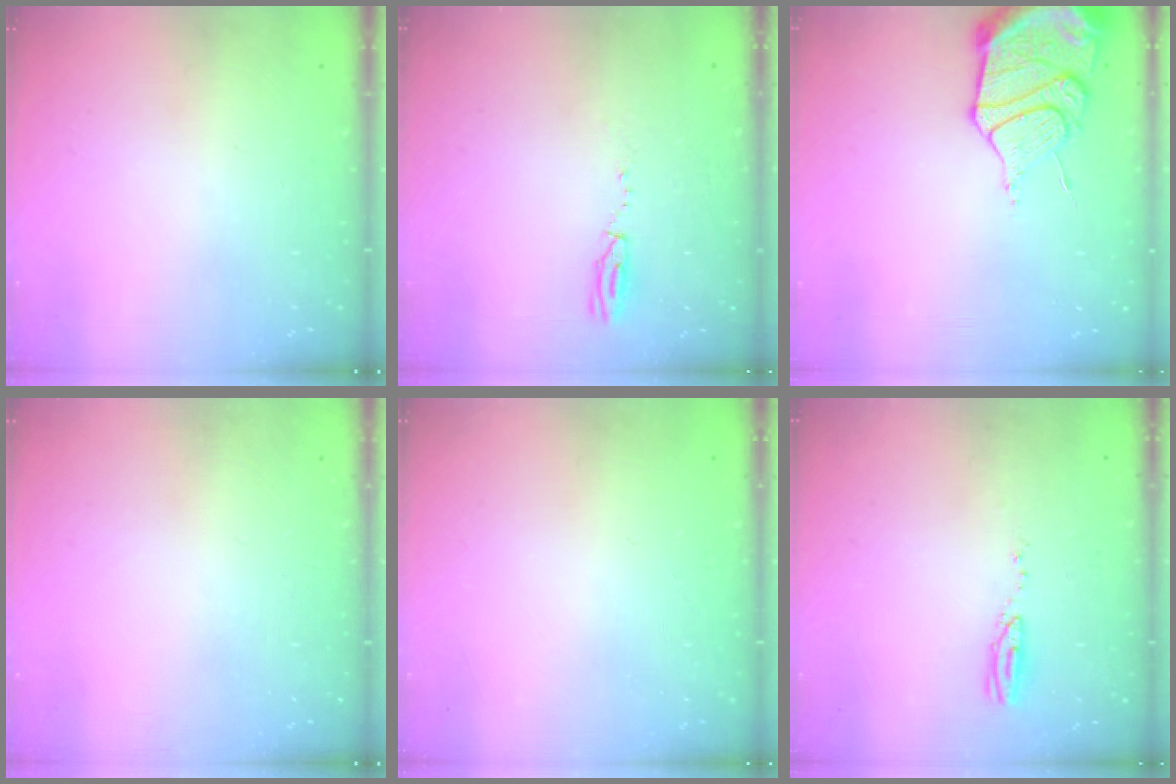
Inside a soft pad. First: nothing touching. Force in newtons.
{"total": 17.0, "press": 5.1, "slide": 16.2}
{"total": 13.5, "press": 13.4, "slide": 1.0}
{"total": 0.0}
{"total": 0.0}
{"total": 14.7, "press": 6.3, "slide": 13.3}